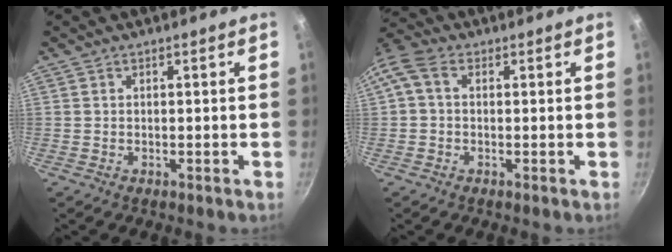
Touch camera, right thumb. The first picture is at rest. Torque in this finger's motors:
{"motor_torque": [1.03, 1.45, 0.56, -0.53, 0.17]}